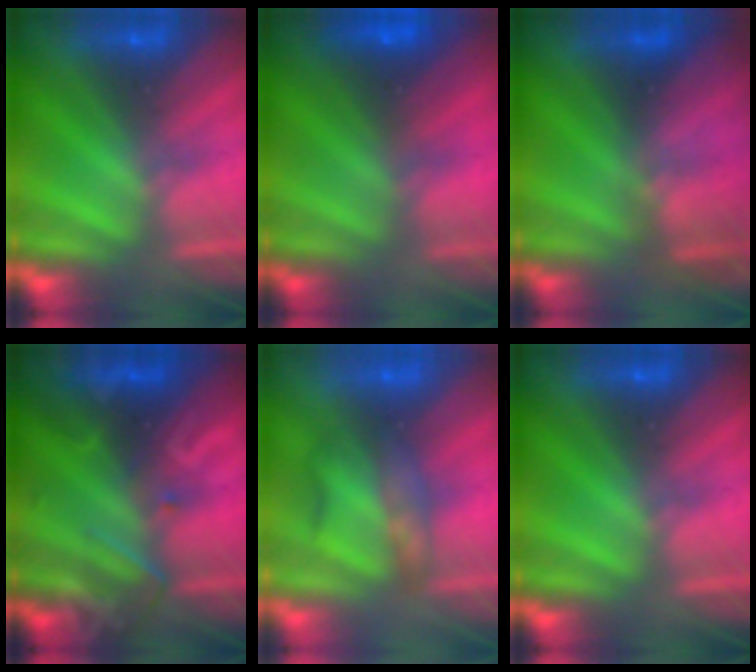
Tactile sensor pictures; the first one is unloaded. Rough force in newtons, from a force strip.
{"total": 5.6}
{"total": 2.7}
{"total": 2.7}
{"total": 2.3}
{"total": 0.0}